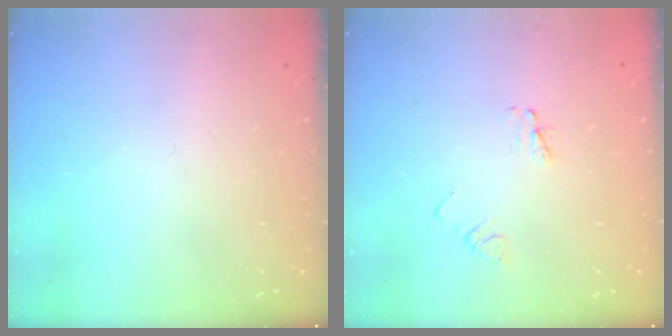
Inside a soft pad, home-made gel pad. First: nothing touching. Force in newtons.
{"total": 2.9, "press": 2.9, "slide": 0.3}